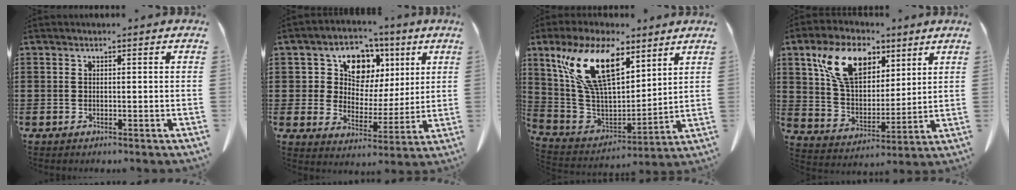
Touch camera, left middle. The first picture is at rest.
{"total": 9.4, "force": [4.4, 7.1, 4.4], "torque": [-0.110, -0.001, 0.081]}
{"total": 16.4, "force": [9.0, 7.2, 11.7], "torque": [-0.273, -0.018, 0.159]}
{"total": 12.1, "force": [6.8, 7.0, 7.1], "torque": [-0.157, 0.011, 0.132]}